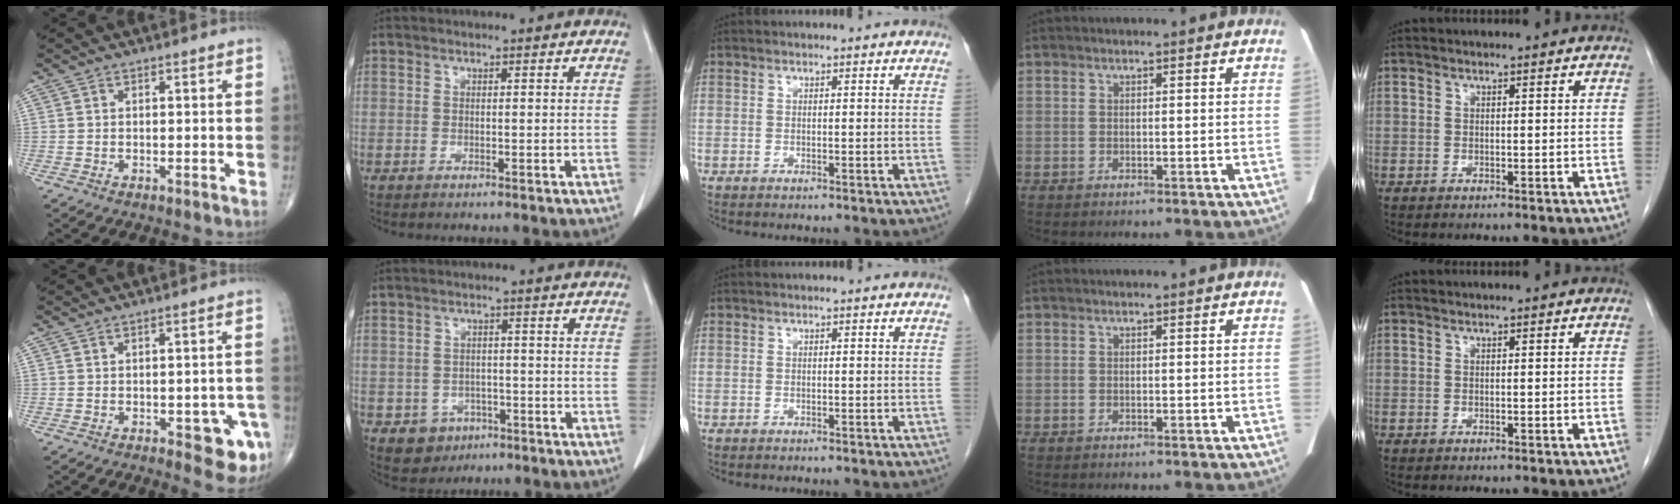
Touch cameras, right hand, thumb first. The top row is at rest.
{"thumb": {"total": 7.2, "force": [-2.3, 3.1, 6.0], "torque": [-0.044, 0.000, -0.022]}, "index": {"total": 5.1, "force": [-2.4, 4.3, 1.2], "torque": [-0.011, 0.009, -0.025]}}